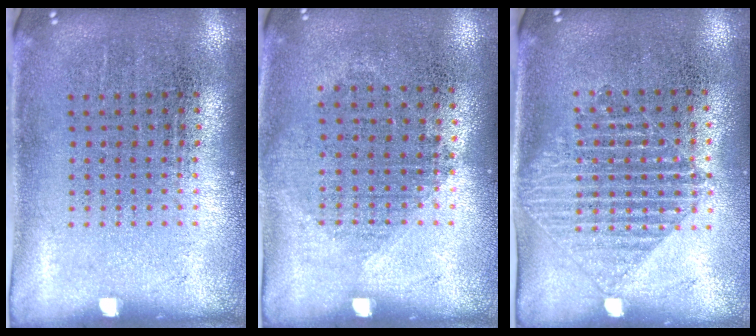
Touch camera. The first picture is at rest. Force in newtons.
{"total": 1.0, "press": 0.9, "slide": 0.4}
{"total": 1.3, "press": 1.1, "slide": 0.6}